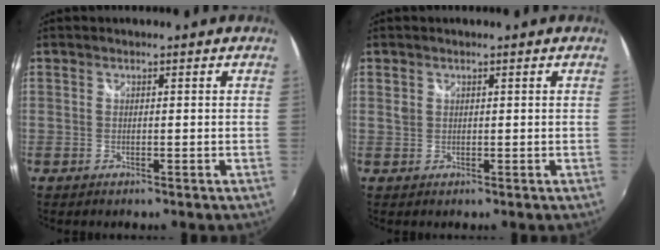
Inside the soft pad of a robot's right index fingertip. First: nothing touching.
{"total": 0.8, "force": [0.2, 0.8, 0.1], "torque": [-0.004, 0.002, 0.002]}